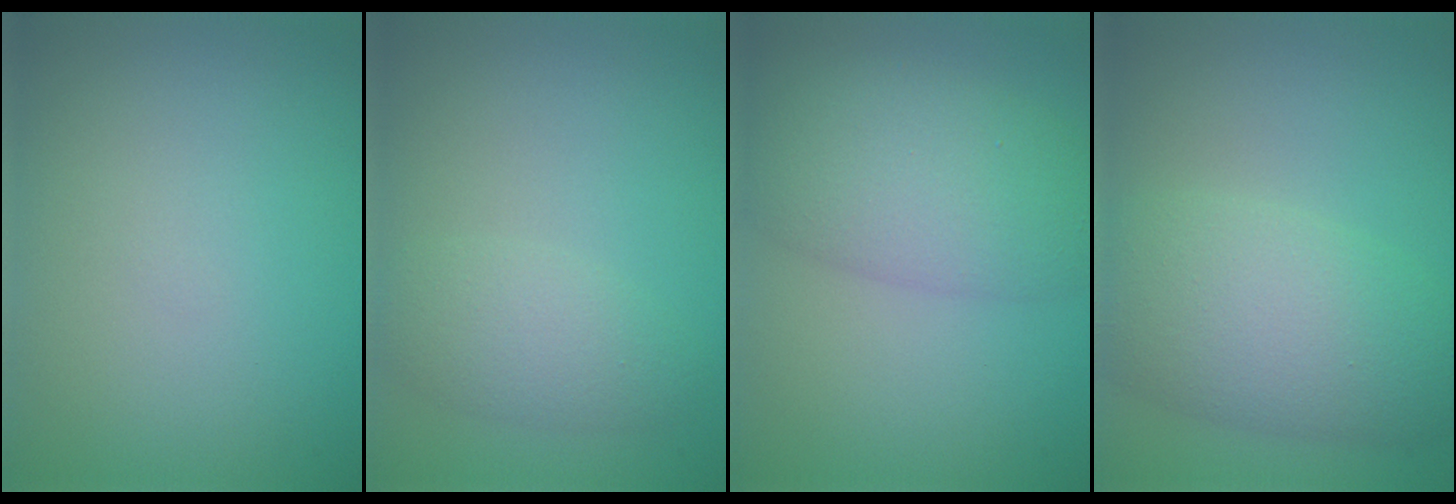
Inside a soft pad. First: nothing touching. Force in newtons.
{"total": 2.9, "press": 2.9, "slide": 0.1}
{"total": 6.5, "press": 6.5, "slide": 0.2}
{"total": 7.1, "press": 7.1, "slide": 0.3}